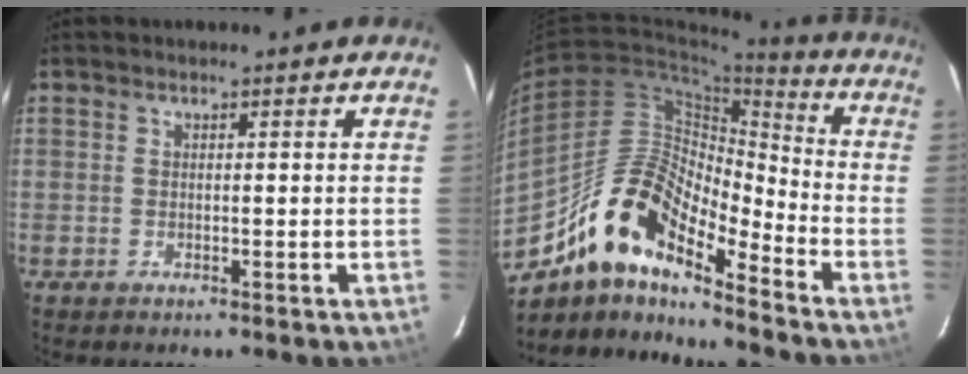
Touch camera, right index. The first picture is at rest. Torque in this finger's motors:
{"motor_torque": [0.88, -0.99, 0.90, 0.20]}